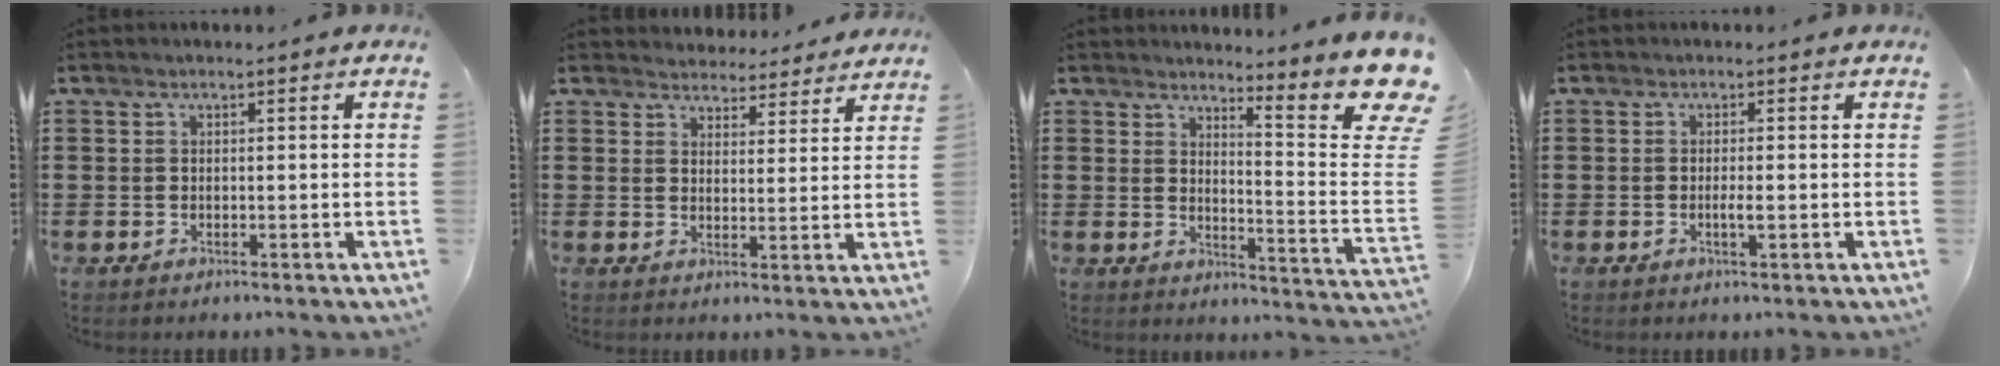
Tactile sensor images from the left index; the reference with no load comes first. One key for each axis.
{"total": 4.1, "fx": 4.0, "fy": 0.7, "fz": -0.1, "tx": -0.015, "ty": -0.016, "tz": 0.073}
{"total": 8.8, "fx": 6.5, "fy": 0.8, "fz": 5.8, "tx": -0.085, "ty": -0.066, "tz": 0.106}
{"total": 1.5, "fx": -0.2, "fy": 0.2, "fz": 1.4, "tx": -0.026, "ty": -0.003, "tz": -0.004}